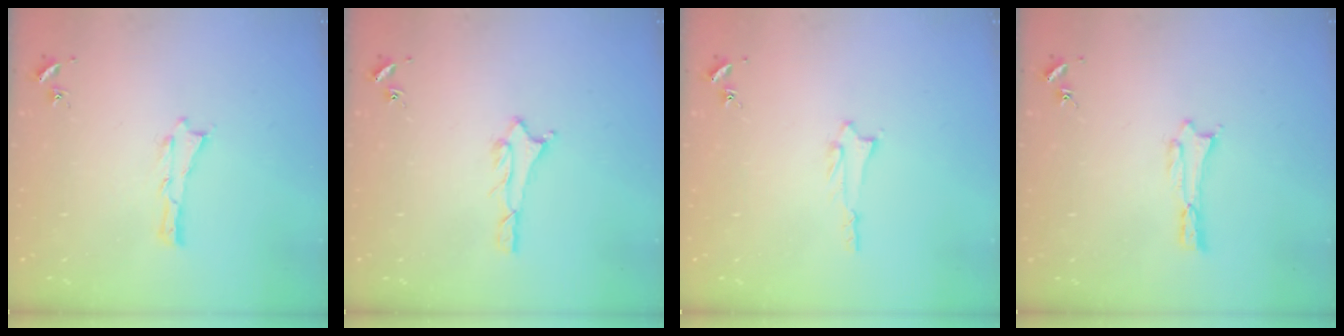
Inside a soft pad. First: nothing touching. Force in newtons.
{"total": 1.5, "press": 1.5, "slide": 0.1}
{"total": 1.4, "press": 1.4, "slide": 0.2}
{"total": 0.0}